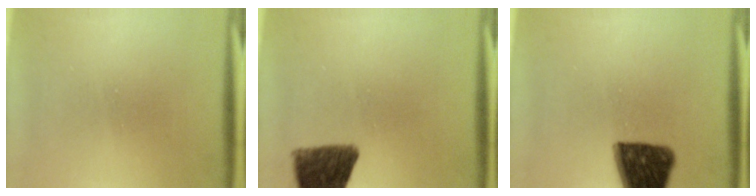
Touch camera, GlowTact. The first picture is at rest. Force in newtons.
{"total": 10.9}
{"total": 13.6}